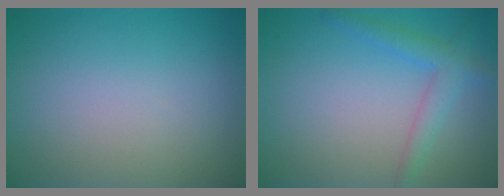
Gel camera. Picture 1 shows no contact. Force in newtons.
{"total": 2.7, "press": 2.7, "slide": 0.1}